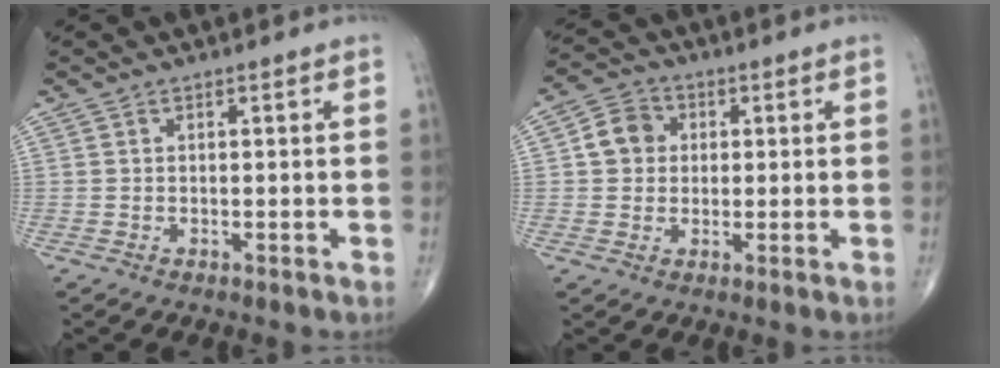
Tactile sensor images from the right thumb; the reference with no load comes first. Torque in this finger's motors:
{"motor_torque": [-0.43, 0.43, 0.01, -0.01, 0.05]}